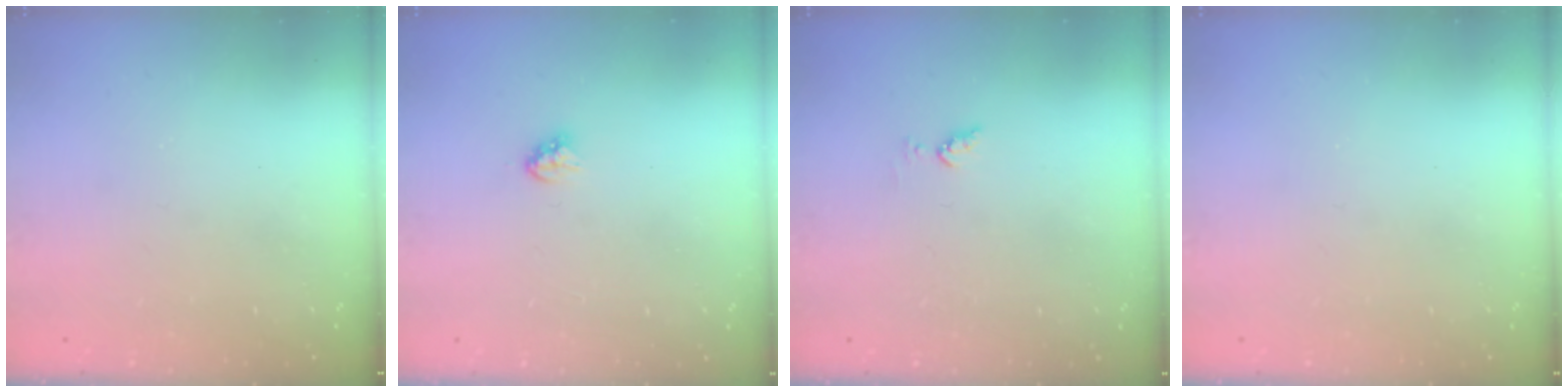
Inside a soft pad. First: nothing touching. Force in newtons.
{"total": 3.2, "press": 3.1, "slide": 0.7}
{"total": 4.3, "press": 4.3, "slide": 0.7}
{"total": 0.0}